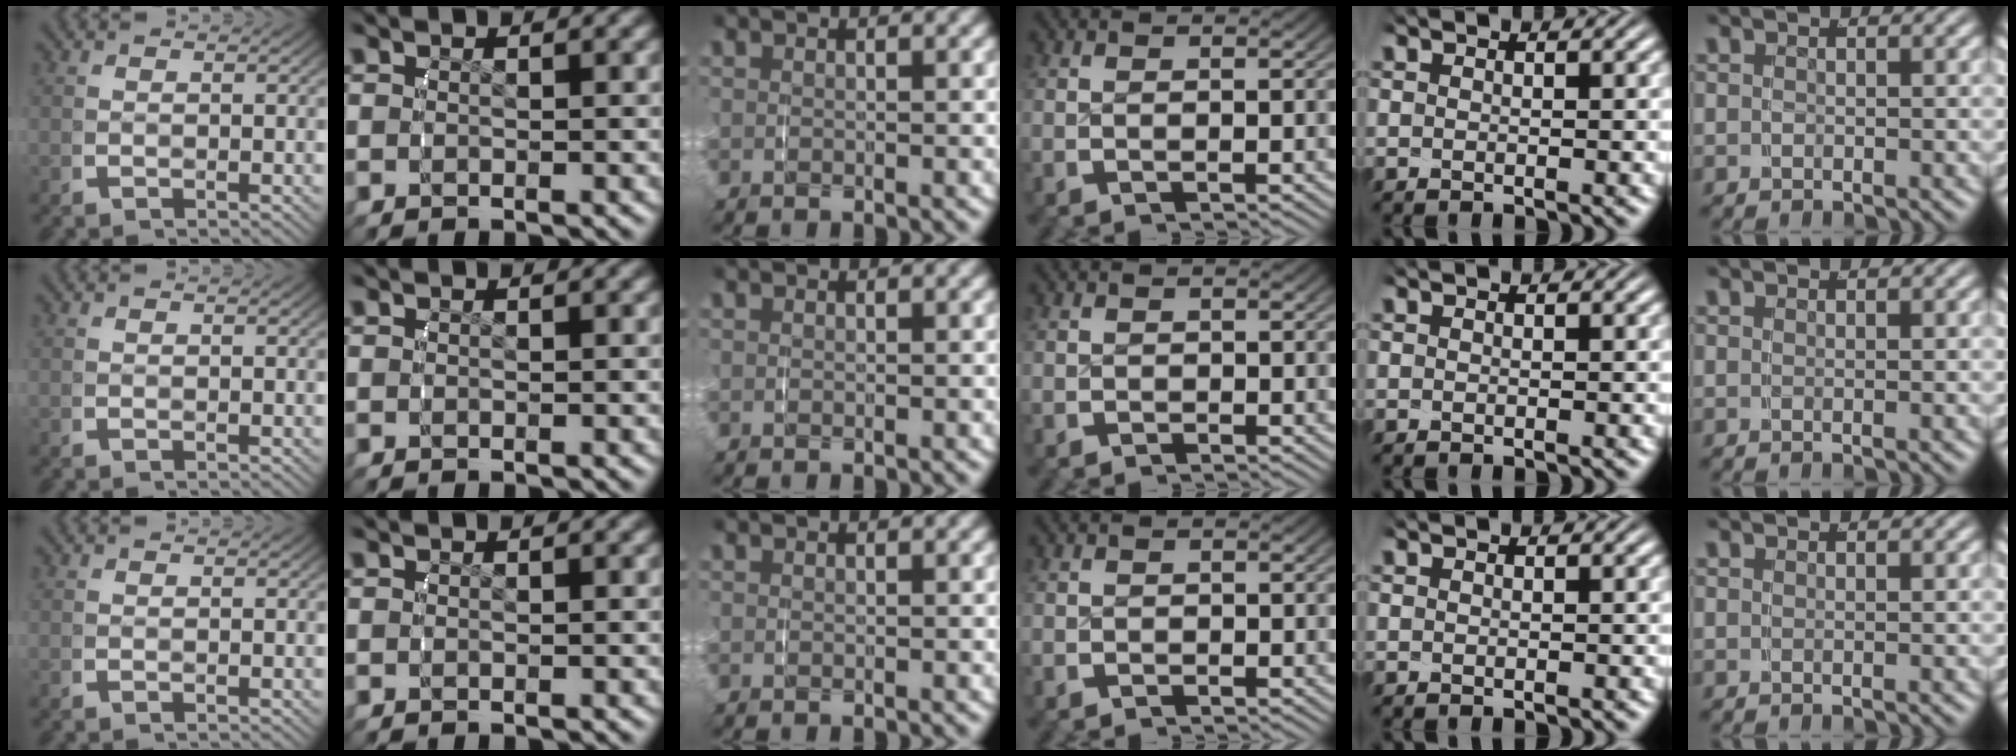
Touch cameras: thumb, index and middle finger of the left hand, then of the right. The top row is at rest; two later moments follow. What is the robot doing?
{"motion": "grasp_and_lifting", "object": "towel"}